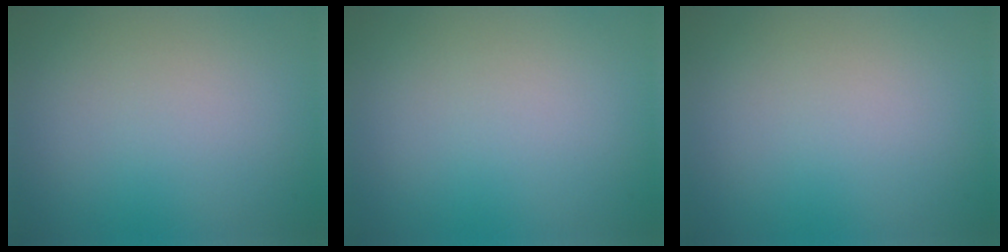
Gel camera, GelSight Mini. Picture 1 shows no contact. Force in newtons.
{"total": 0.0}
{"total": 0.0}